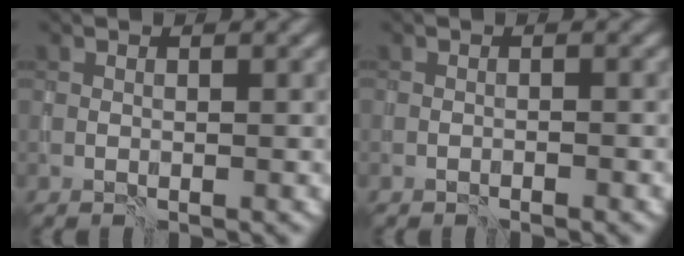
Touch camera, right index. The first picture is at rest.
{"total": 0.9, "force": [-0.8, 0.1, 0.4], "torque": [-0.009, -0.004, -0.015]}